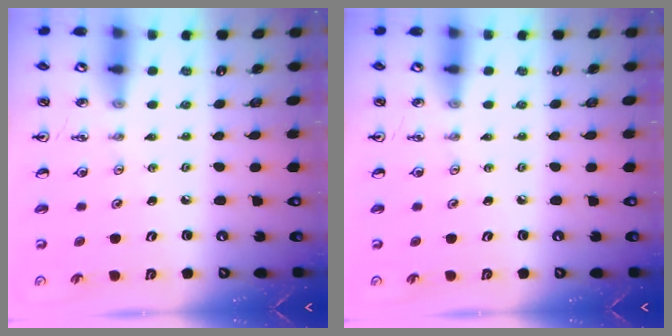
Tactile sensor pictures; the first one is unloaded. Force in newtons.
{"total": 0.0}